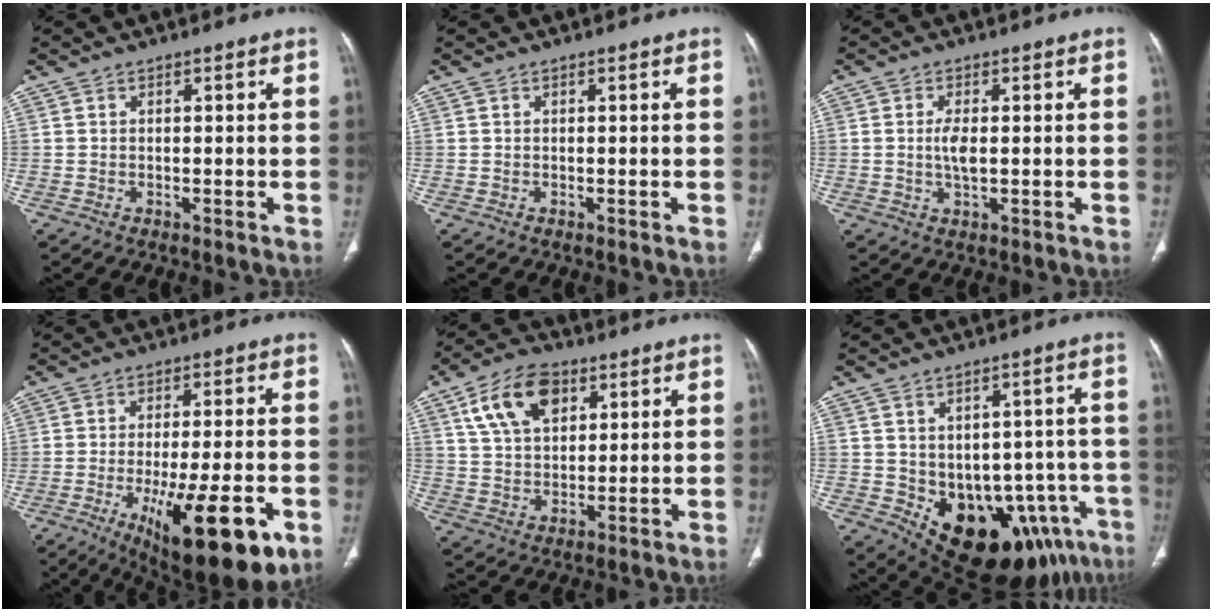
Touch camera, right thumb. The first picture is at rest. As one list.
[{"total": 0.0}, {"total": 3.3, "force": [0.1, 1.2, 3.0], "torque": [-0.065, -0.005, 0.004]}, {"total": 19.7, "force": [-7.8, 6.1, 17.0], "torque": [-0.223, -0.002, -0.100]}, {"total": 12.5, "force": [5.6, 7.6, 8.1], "torque": [-0.127, -0.009, 0.104]}, {"total": 18.8, "force": [-7.8, 11.5, 12.6], "torque": [-0.118, 0.027, -0.085]}]